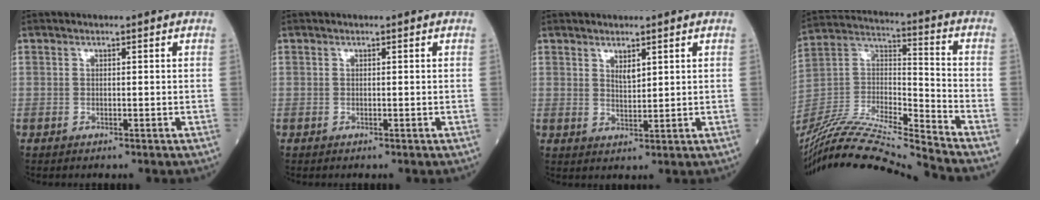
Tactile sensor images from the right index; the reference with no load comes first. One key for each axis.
{"total": 0.0}
{"total": 2.3, "fx": 1.4, "fy": 0.7, "fz": 1.7, "tx": -0.033, "ty": -0.005, "tz": 0.031}
{"total": 22.2, "fx": -20.6, "fy": -0.8, "fz": 8.1, "tx": -0.178, "ty": -0.004, "tz": -0.368}